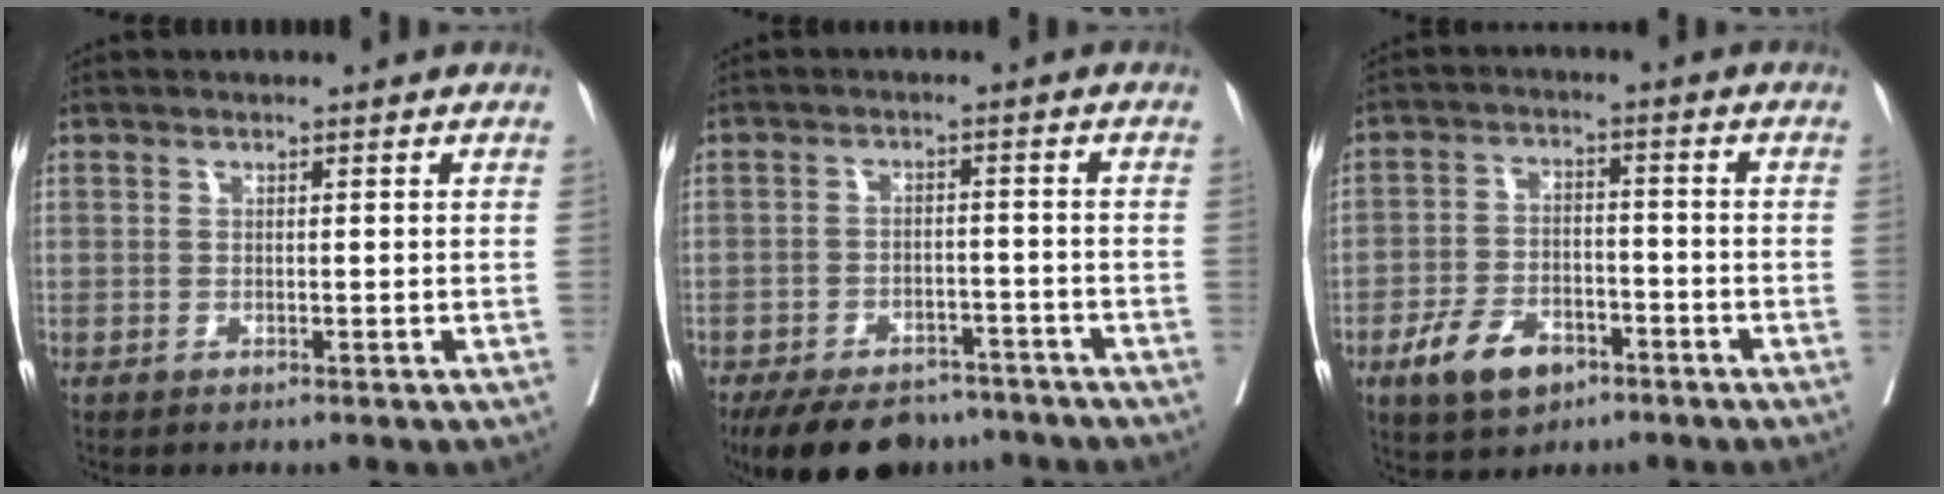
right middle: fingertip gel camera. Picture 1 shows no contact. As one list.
[{"total": 13.8, "force": [-11.0, 6.4, 5.3], "torque": [-0.095, 0.001, -0.154]}, {"total": 7.9, "force": [-4.6, 4.4, 4.7], "torque": [-0.093, 0.002, -0.077]}]